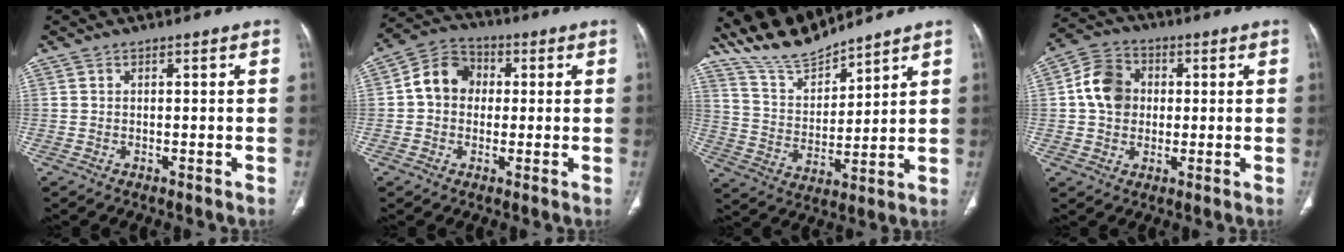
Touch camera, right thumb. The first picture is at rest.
{"total": 8.8, "force": [0.6, 7.4, 4.7], "torque": [-0.064, 0.024, -0.002]}
{"total": 11.0, "force": [10.5, 1.8, 2.6], "torque": [-0.040, -0.054, 0.218]}
{"total": 9.4, "force": [0.8, 7.8, 5.1], "torque": [-0.075, 0.017, 0.006]}